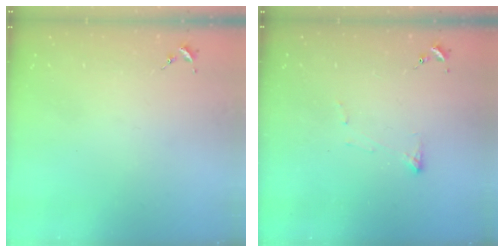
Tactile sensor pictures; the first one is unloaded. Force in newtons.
{"total": 3.6, "press": 3.5, "slide": 0.5}